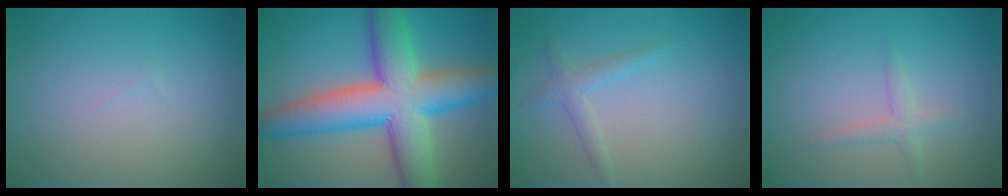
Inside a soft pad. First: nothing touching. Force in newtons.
{"total": 11.2, "press": 11.2, "slide": 0.7}
{"total": 1.5, "press": 1.5, "slide": 0.0}
{"total": 1.3, "press": 1.3, "slide": 0.1}